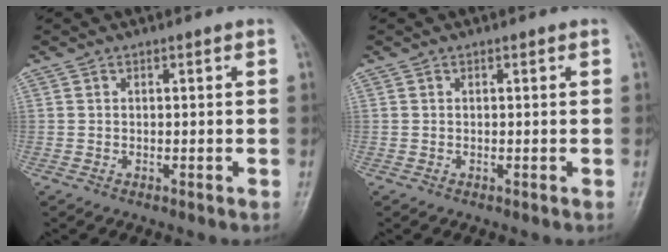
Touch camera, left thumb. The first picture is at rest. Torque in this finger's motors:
{"motor_torque": [0.00, 0.00, 0.00, 0.00, 0.00]}